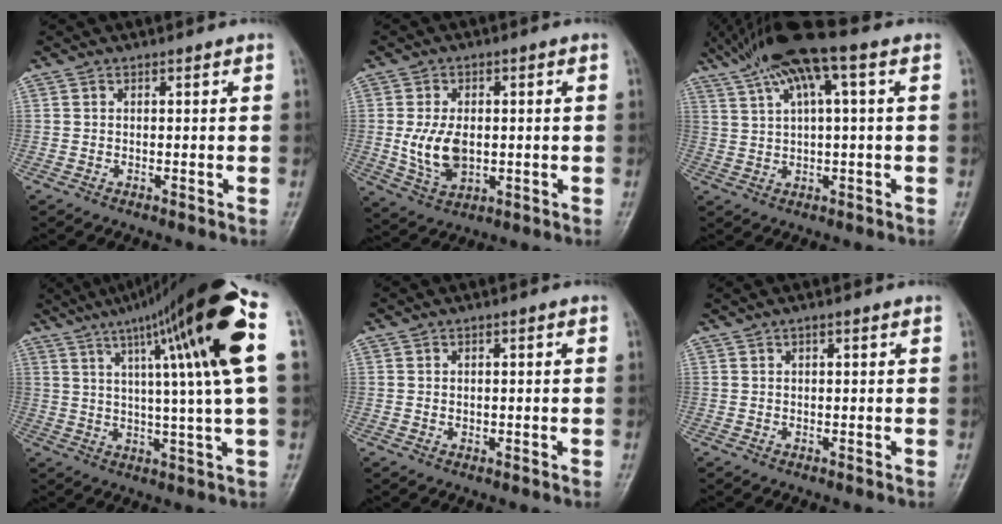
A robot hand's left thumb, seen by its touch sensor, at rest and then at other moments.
{"total": 8.1, "force": [-0.3, 5.0, 6.4], "torque": [-0.115, -0.006, 0.003]}
{"total": 12.3, "force": [5.8, 2.3, 10.6], "torque": [-0.205, 0.030, 0.106]}
{"total": 23.1, "force": [9.2, 1.6, 21.1], "torque": [-0.319, 0.004, 0.135]}
{"total": 0.5, "force": [0.1, 0.4, 0.3], "torque": [-0.003, 0.000, 0.002]}
{"total": 1.1, "force": [0.6, 0.3, 0.9], "torque": [-0.017, 0.007, 0.010]}